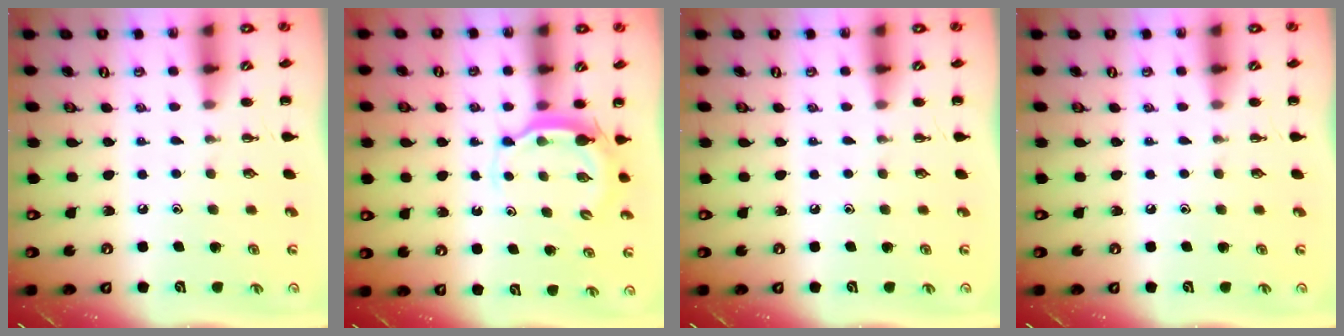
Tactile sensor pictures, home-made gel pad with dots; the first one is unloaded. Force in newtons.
{"total": 4.8, "press": 4.8, "slide": 0.5}
{"total": 0.0}
{"total": 0.0}